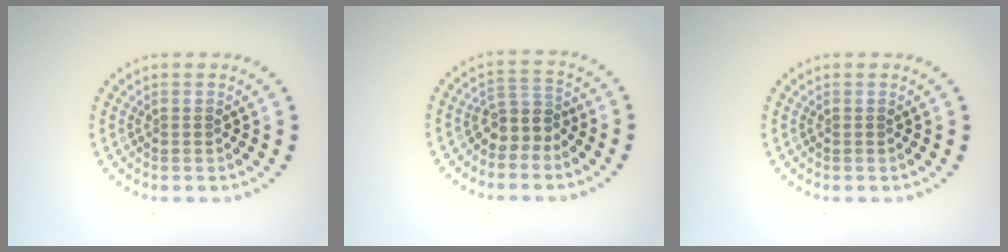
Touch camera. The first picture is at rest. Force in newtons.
{"total": 2.7, "press": 2.0, "slide": 1.7}
{"total": 0.0}